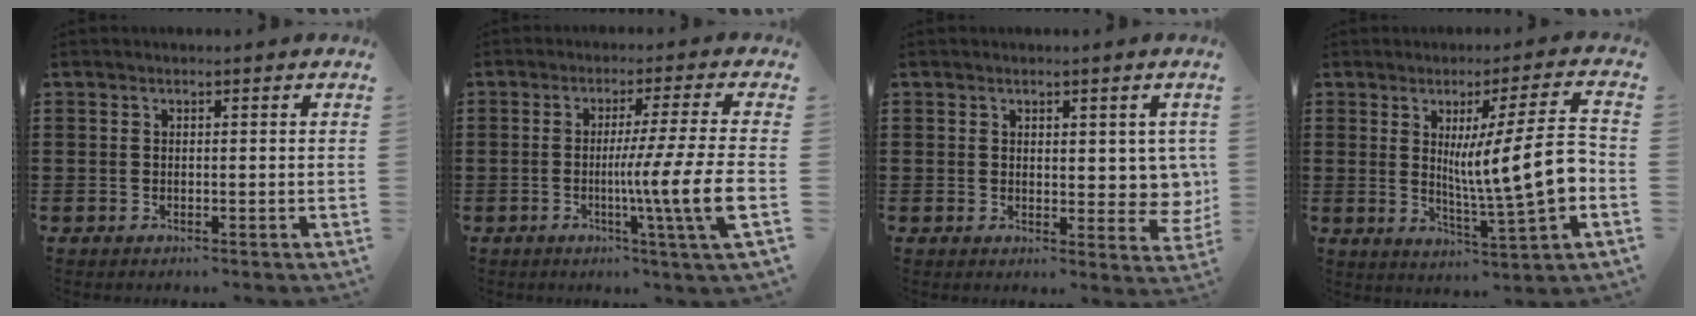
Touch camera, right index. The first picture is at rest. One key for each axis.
{"total": 11.6, "fx": -2.2, "fy": -0.9, "fz": 11.3, "tx": -0.190, "ty": -0.026, "tz": -0.050}
{"total": 4.2, "fx": 1.8, "fy": 2.5, "fz": 2.8, "tx": -0.028, "ty": -0.005, "tz": 0.028}
{"total": 11.8, "fx": 0.0, "fy": 1.5, "fz": 11.7, "tx": -0.172, "ty": -0.014, "tz": -0.008}